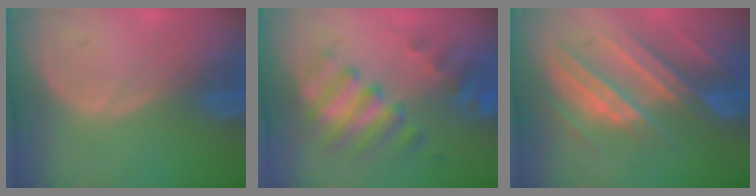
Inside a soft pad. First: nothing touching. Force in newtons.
{"total": 7.8, "press": 7.7, "slide": 1.7}
{"total": 10.4, "press": 9.2, "slide": 4.8}